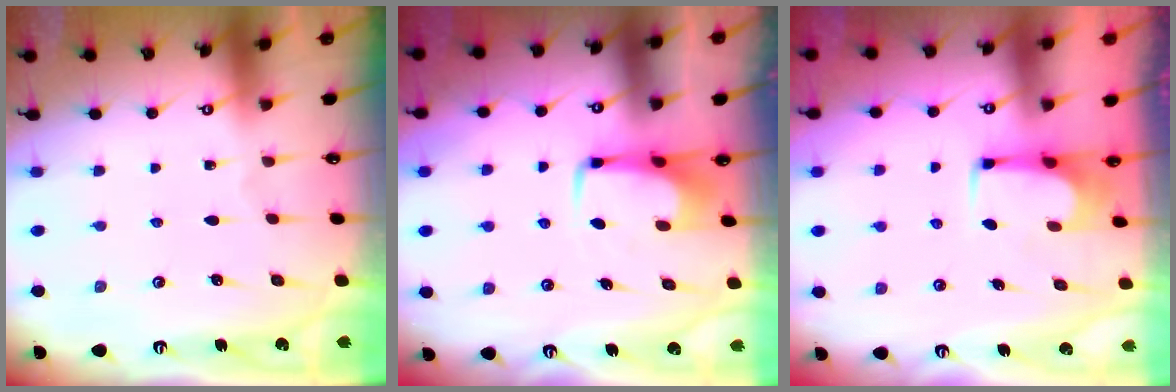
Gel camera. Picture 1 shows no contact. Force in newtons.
{"total": 3.9, "press": 3.9, "slide": 0.3}
{"total": 3.6, "press": 3.6, "slide": 0.2}